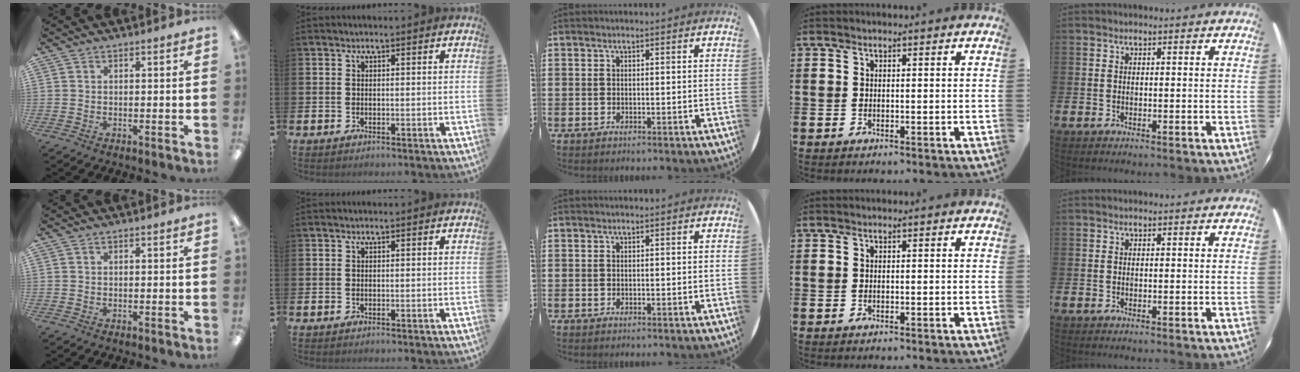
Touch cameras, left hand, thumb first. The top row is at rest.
{}